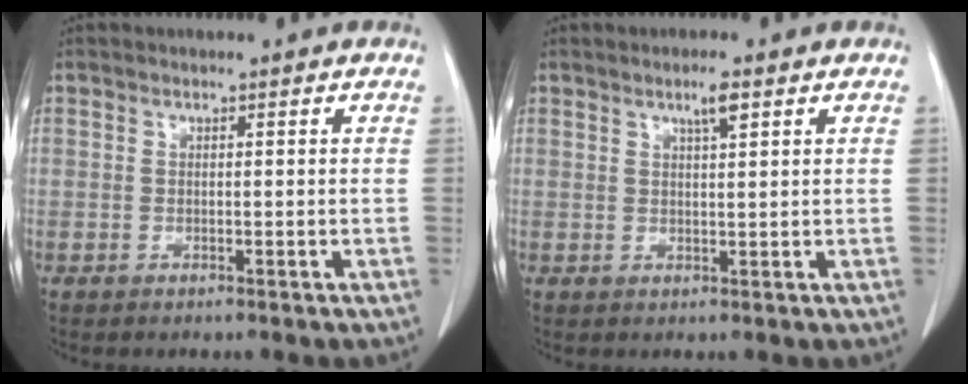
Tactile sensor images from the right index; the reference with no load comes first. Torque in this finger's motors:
{"motor_torque": [0.04, 0.06, 0.02, 0.01]}